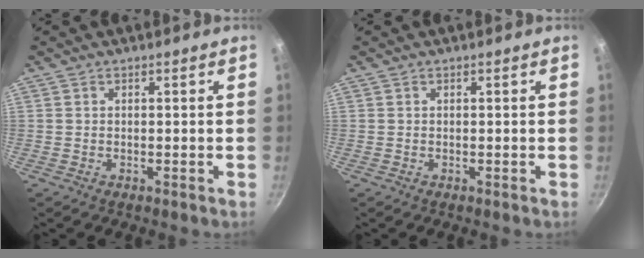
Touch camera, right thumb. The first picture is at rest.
{"total": 0.0}